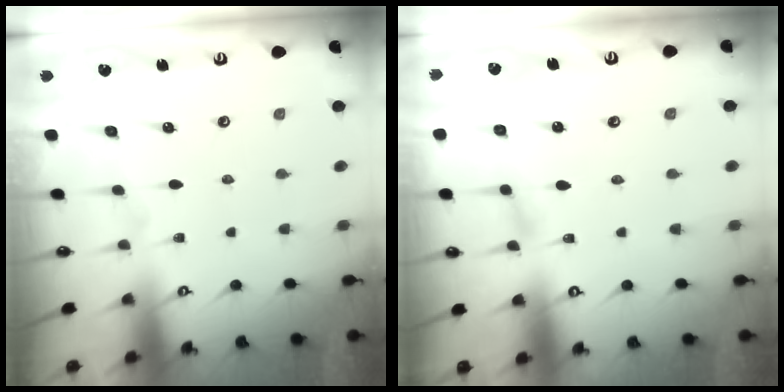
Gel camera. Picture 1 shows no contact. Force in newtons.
{"total": 2.3, "press": 2.3, "slide": 0.3}